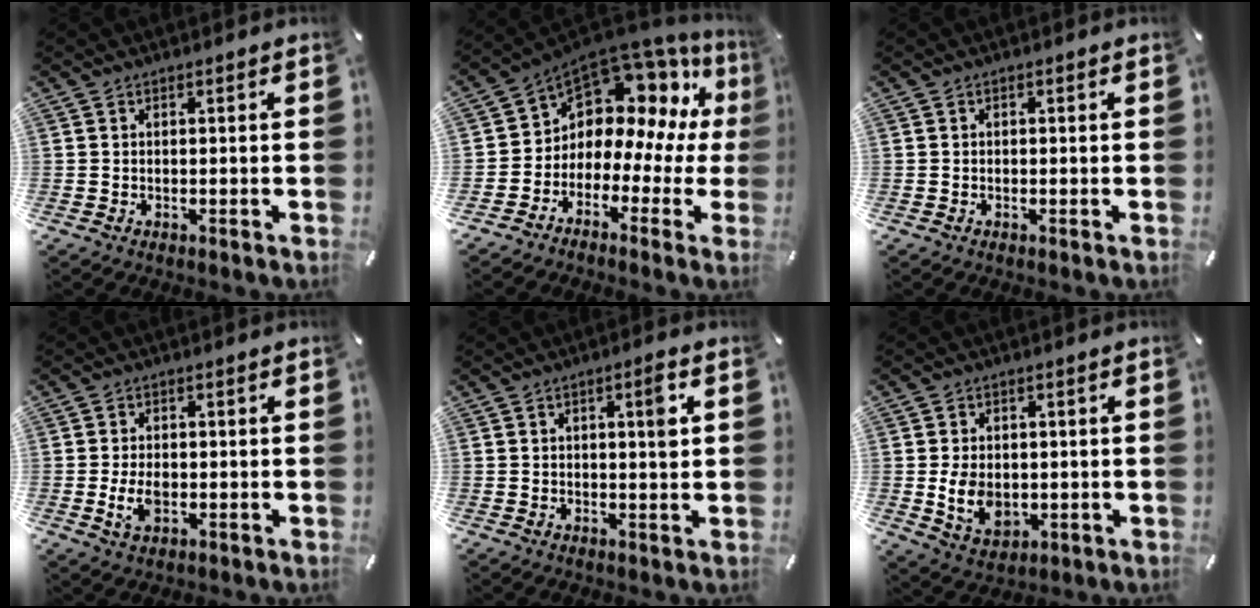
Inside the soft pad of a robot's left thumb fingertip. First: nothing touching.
{"total": 9.7, "force": [4.9, 7.2, 4.2], "torque": [-0.080, -0.056, 0.090]}
{"total": 0.6, "force": [-0.2, 0.5, 0.1], "torque": [-0.001, 0.004, -0.006]}
{"total": 5.1, "force": [-1.1, 3.3, 3.7], "torque": [-0.084, 0.002, -0.022]}
{"total": 4.4, "force": [1.0, 1.3, 4.1], "torque": [-0.050, -0.005, 0.006]}
{"total": 8.4, "force": [-1.1, 6.4, 5.4], "torque": [-0.102, -0.002, -0.021]}